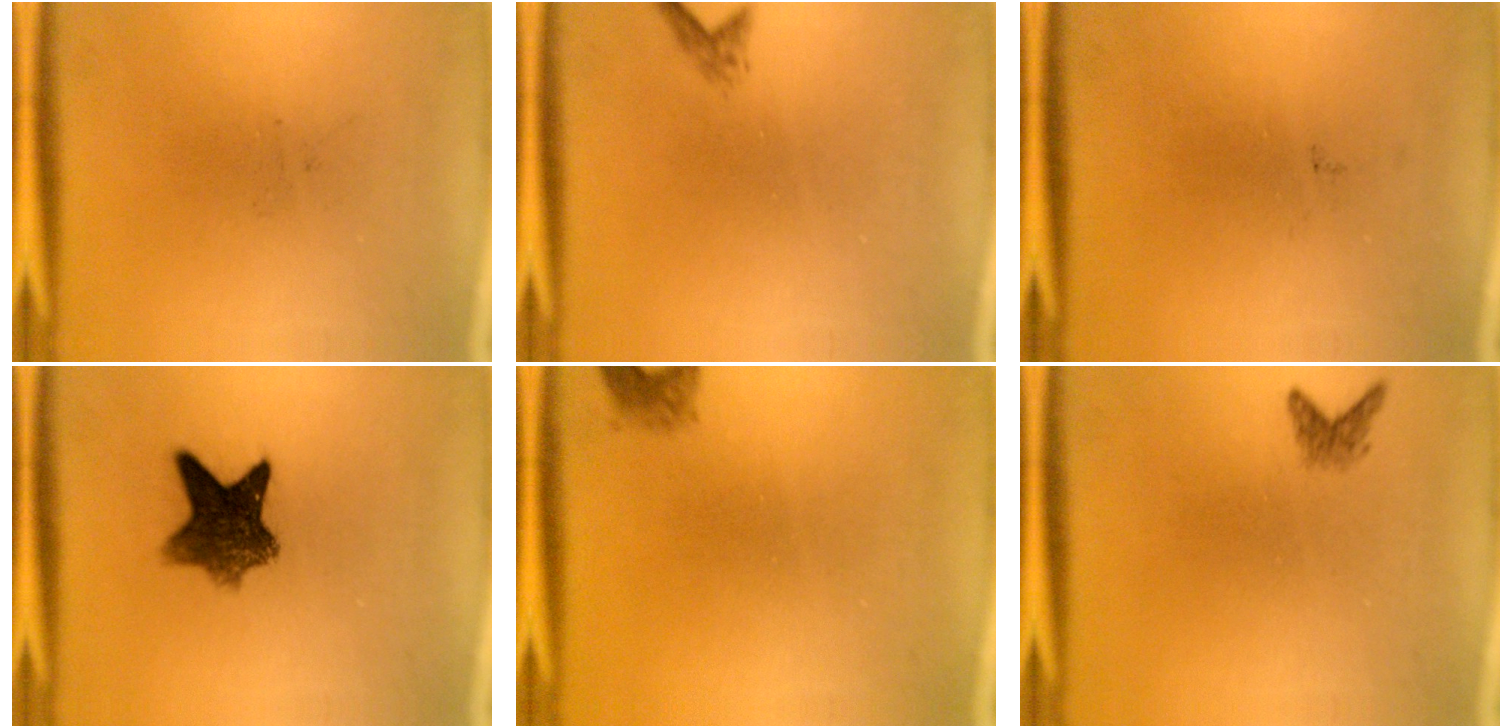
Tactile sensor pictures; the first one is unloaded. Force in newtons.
{"total": 1.0}
{"total": 0.0}
{"total": 8.3}
{"total": 1.5}
{"total": 1.4}